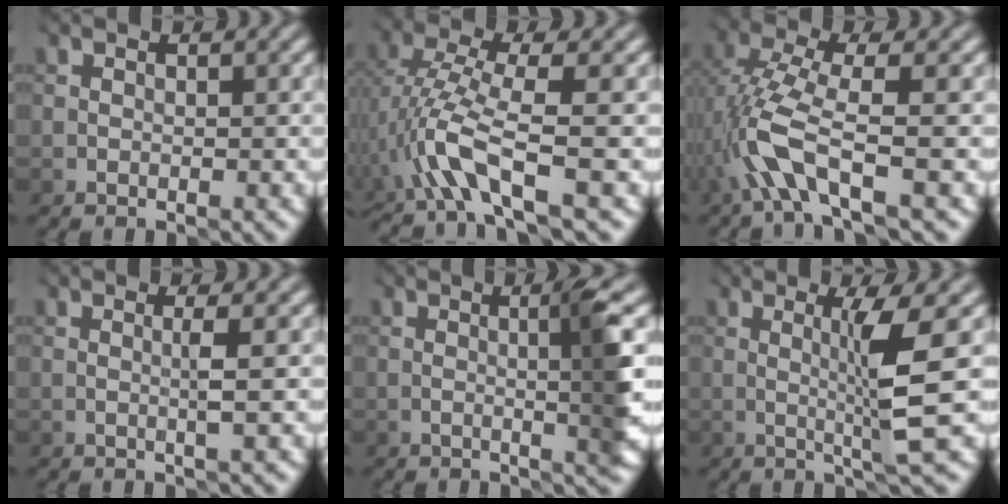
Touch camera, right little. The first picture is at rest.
{"total": 5.9, "force": [-1.5, 1.3, 5.6], "torque": [-0.125, 0.008, -0.038]}
{"total": 4.9, "force": [-1.3, 1.2, 4.6], "torque": [-0.106, 0.006, -0.031]}
{"total": 1.4, "force": [0.2, -0.4, 1.3], "torque": [-0.027, 0.003, 0.005]}
{"total": 4.4, "force": [0.3, 0.2, 4.3], "torque": [-0.065, 0.005, 0.007]}
{"total": 4.6, "force": [0.6, -0.1, 4.6], "torque": [-0.083, -0.003, 0.014]}